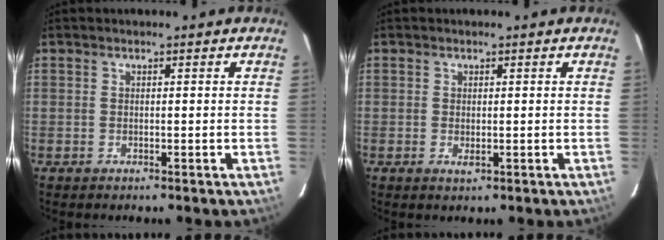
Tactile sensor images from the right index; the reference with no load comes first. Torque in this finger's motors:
{"motor_torque": [0.29, 0.09, 0.06, 0.00]}